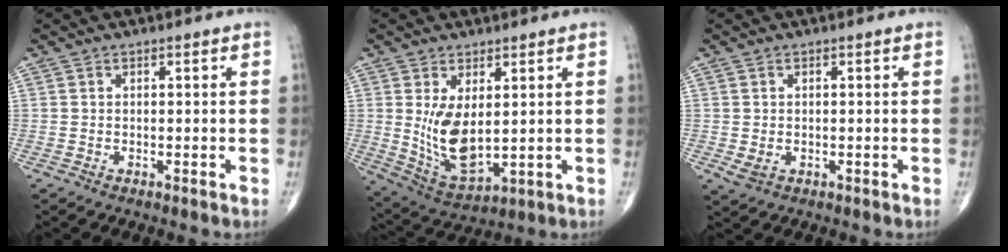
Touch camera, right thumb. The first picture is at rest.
{"total": 10.1, "force": [1.4, 5.0, 8.7], "torque": [-0.154, -0.026, 0.048]}
{"total": 2.0, "force": [-0.2, 1.4, 1.4], "torque": [-0.023, -0.001, 0.004]}